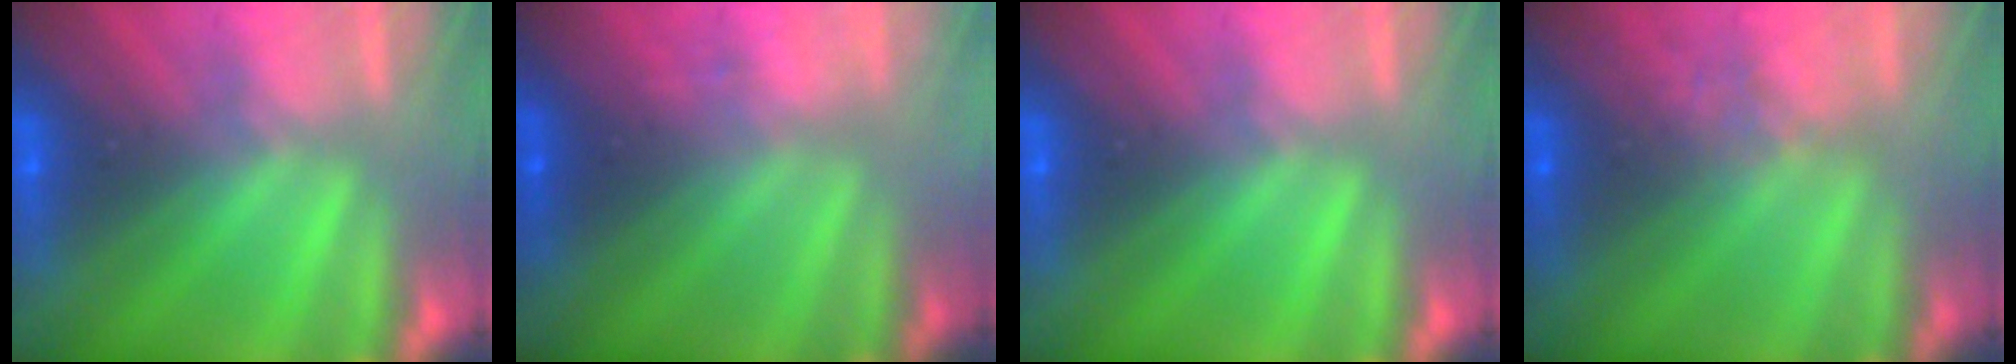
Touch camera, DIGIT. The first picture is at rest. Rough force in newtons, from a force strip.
{"total": 1.6}
{"total": 0.0}
{"total": 2.3}